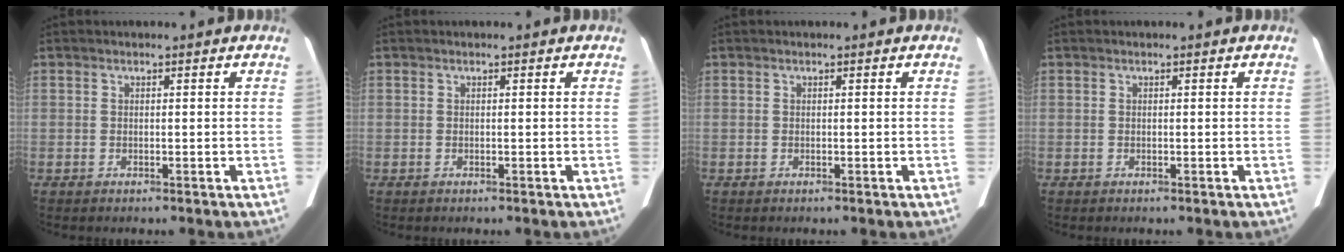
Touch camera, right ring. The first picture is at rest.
{"total": 0.0}
{"total": 0.0}
{"total": 0.0}